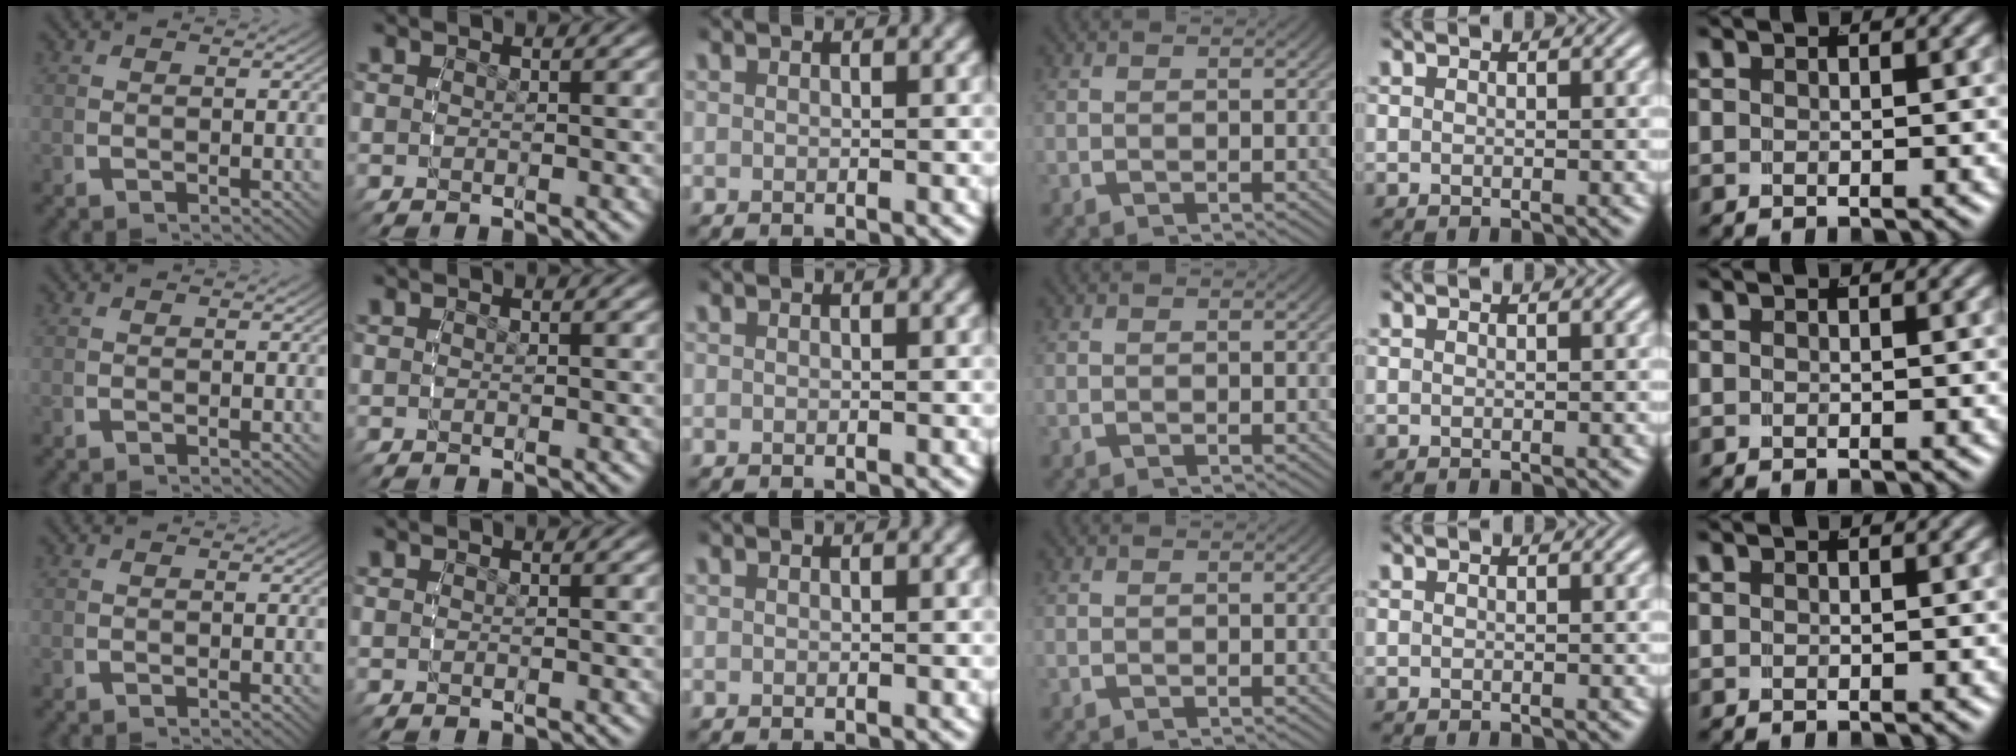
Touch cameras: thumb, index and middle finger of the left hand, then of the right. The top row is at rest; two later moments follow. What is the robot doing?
{"motion": "reach", "object": "jacket"}